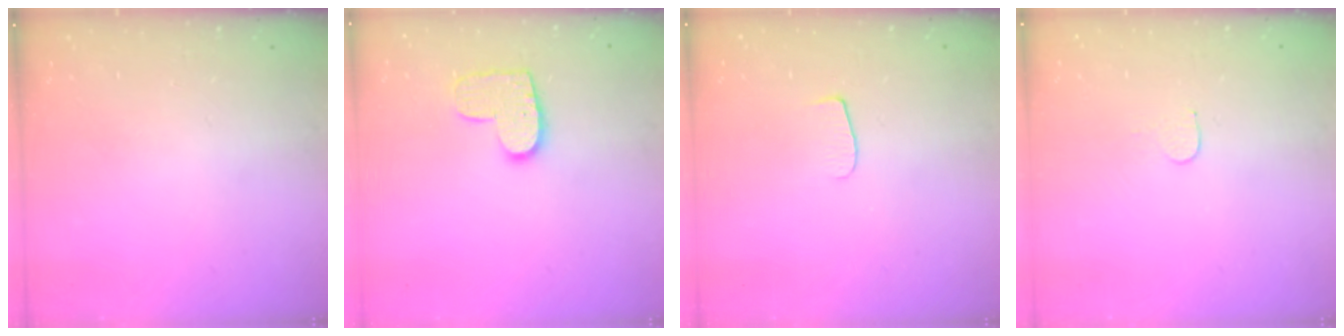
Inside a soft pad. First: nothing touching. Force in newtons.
{"total": 10.2, "press": 10.1, "slide": 0.5}
{"total": 6.0, "press": 6.0, "slide": 0.6}
{"total": 3.7, "press": 3.7, "slide": 0.3}